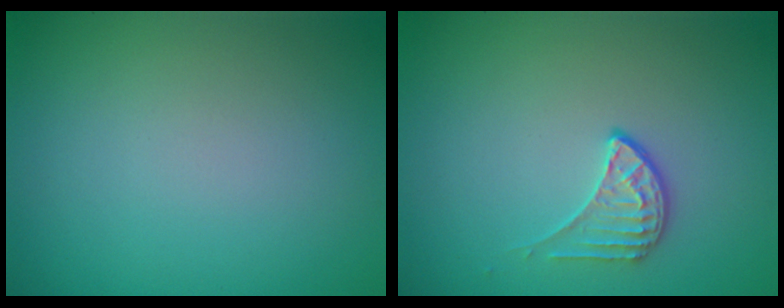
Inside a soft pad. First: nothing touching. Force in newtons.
{"total": 1.9, "press": 1.3, "slide": 1.3}